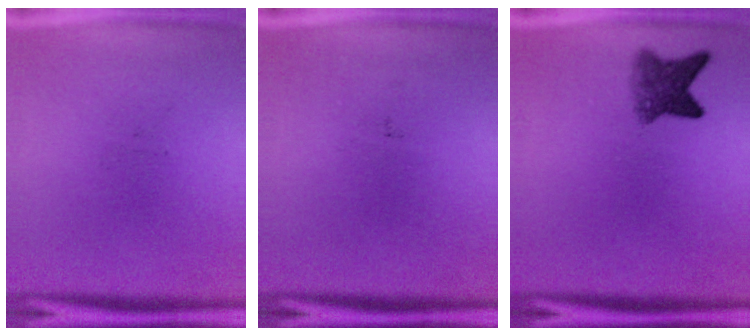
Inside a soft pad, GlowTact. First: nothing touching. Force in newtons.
{"total": 0.0}
{"total": 4.5}